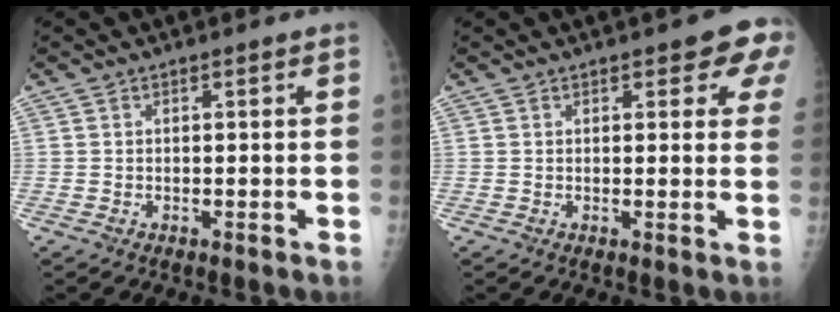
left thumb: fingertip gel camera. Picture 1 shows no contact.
{"total": 7.2, "force": [3.8, 2.6, 5.5], "torque": [-0.036, -0.009, 0.038]}